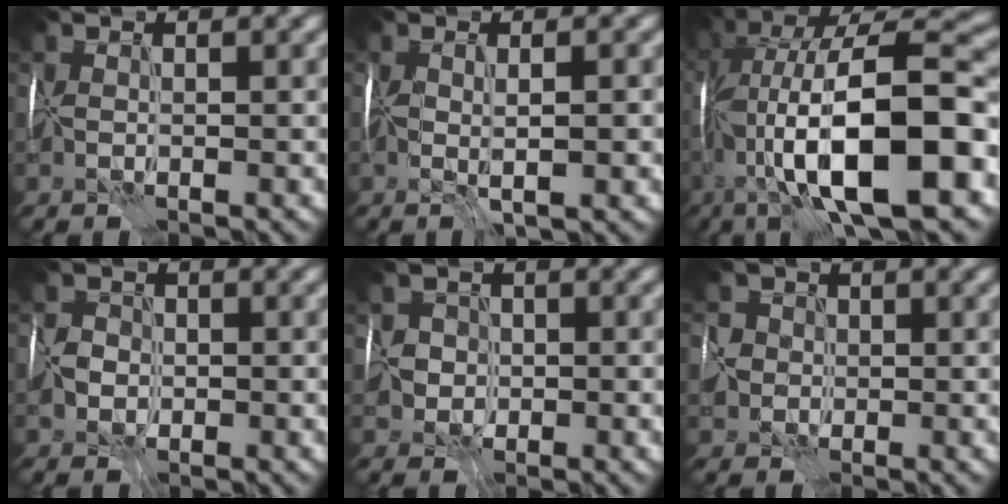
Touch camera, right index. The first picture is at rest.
{"total": 2.1, "force": [-0.8, 0.2, 1.9], "torque": [-0.035, -0.003, -0.014]}
{"total": 16.4, "force": [-4.7, 4.8, 14.9], "torque": [-0.242, 0.021, -0.080]}
{"total": 3.9, "force": [-1.2, 3.3, 1.7], "torque": [-0.019, 0.011, -0.041]}
{"total": 3.5, "force": [-0.9, 3.2, 1.1], "torque": [0.000, 0.015, -0.031]}
{"total": 4.4, "force": [-0.5, 4.2, 1.4], "torque": [-0.020, 0.017, -0.024]}